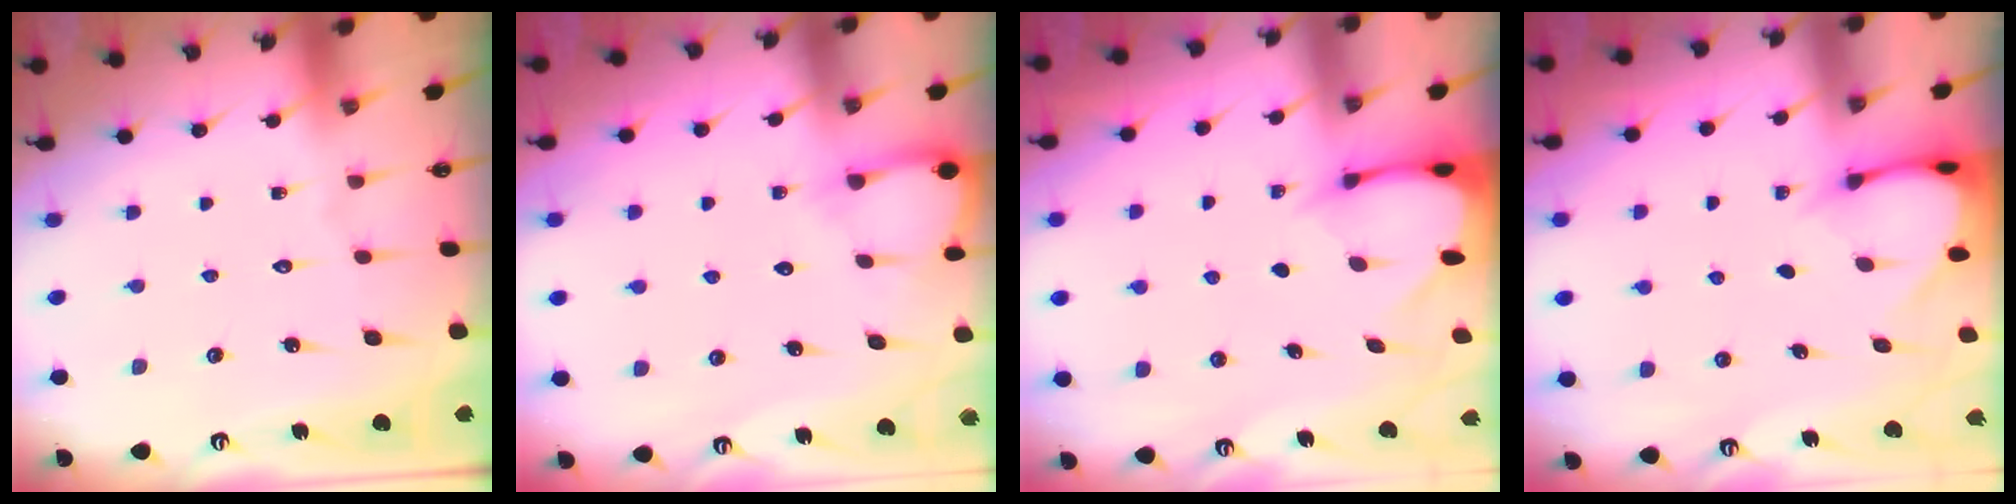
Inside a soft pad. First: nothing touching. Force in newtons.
{"total": 5.5, "press": 5.5, "slide": 0.4}
{"total": 2.3, "press": 2.3, "slide": 0.3}
{"total": 3.1, "press": 3.1, "slide": 0.2}